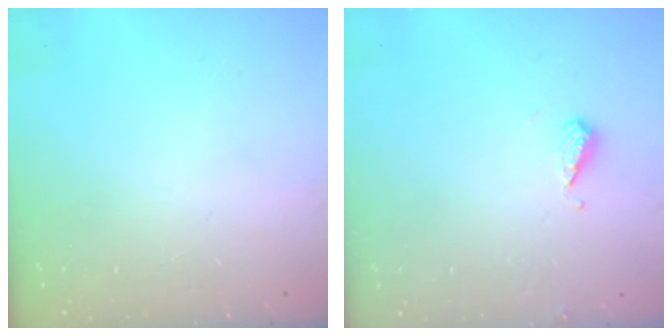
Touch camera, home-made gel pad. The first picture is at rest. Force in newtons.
{"total": 6.2, "press": 6.2, "slide": 0.8}